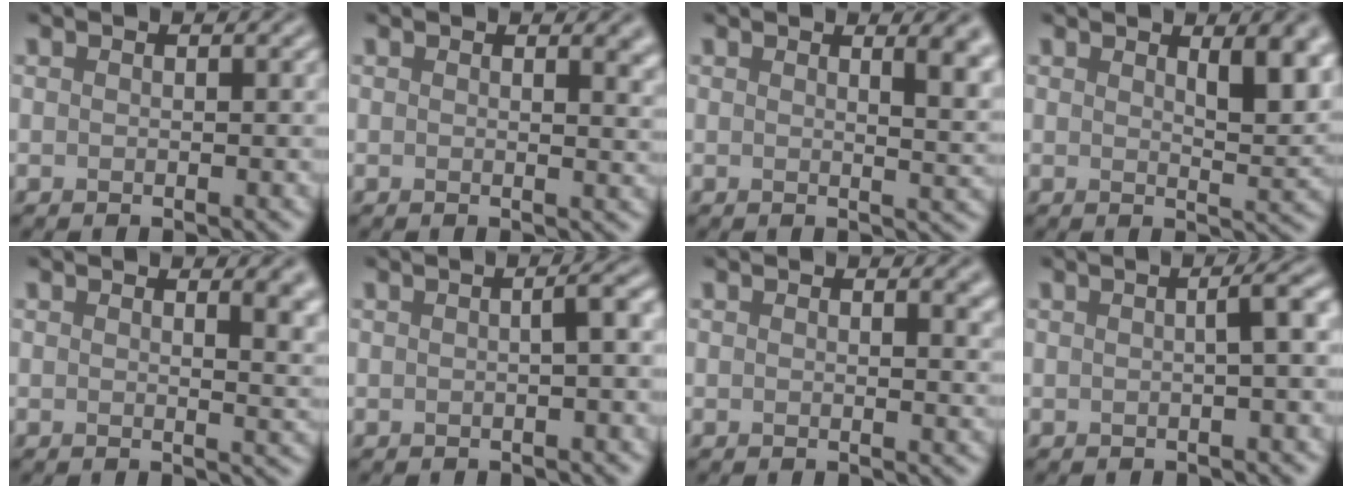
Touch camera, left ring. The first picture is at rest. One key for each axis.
{"total": 2.4, "fx": 1.4, "fy": 1.0, "fz": 1.7, "tx": -0.007, "ty": 0.000, "tz": 0.019}
{"total": 4.7, "fx": 2.2, "fy": 1.9, "fz": 3.7, "tx": -0.020, "ty": 0.004, "tz": 0.026}
{"total": 4.8, "fx": 2.1, "fy": 1.6, "fz": 4.0, "tx": -0.051, "ty": -0.005, "tz": 0.035}
{"total": 4.3, "fx": 2.2, "fy": 1.9, "fz": 3.3, "tx": -0.018, "ty": 0.002, "tz": 0.028}
{"total": 2.5, "fx": 0.0, "fy": 0.8, "fz": 2.4, "tx": -0.023, "ty": 0.013, "tz": -0.003}
{"total": 1.6, "fx": 1.0, "fy": 0.6, "fz": 1.1, "tx": -0.004, "ty": 0.001, "tz": 0.013}
{"total": 2.9, "fx": 0.2, "fy": 0.8, "fz": 2.8, "tx": -0.028, "ty": 0.017, "tz": -0.004}